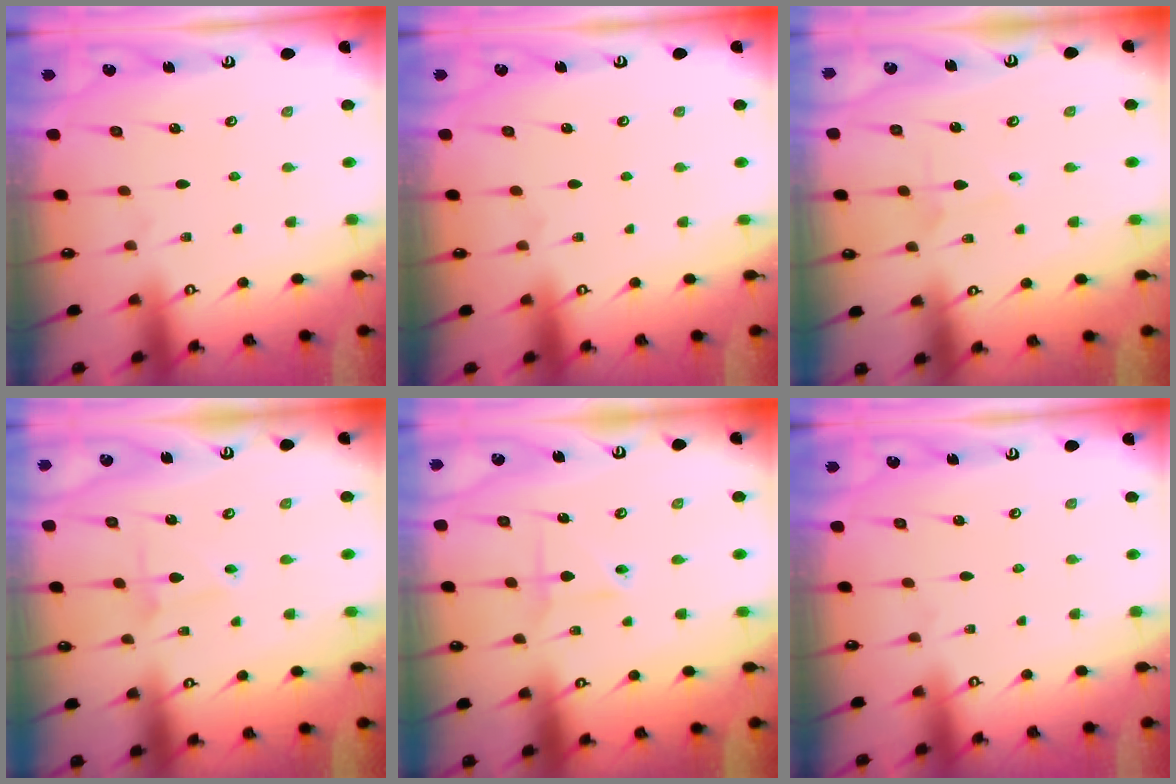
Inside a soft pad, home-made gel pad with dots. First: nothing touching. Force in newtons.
{"total": 0.0}
{"total": 2.0, "press": 2.0, "slide": 0.2}
{"total": 2.0, "press": 2.0, "slide": 0.2}
{"total": 2.3, "press": 2.1, "slide": 0.9}
{"total": 0.0}